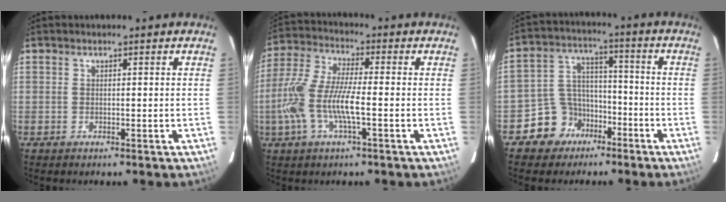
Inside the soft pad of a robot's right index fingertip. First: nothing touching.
{"total": 12.5, "force": [-3.1, 2.9, 11.8], "torque": [-0.252, -0.002, -0.062]}
{"total": 9.2, "force": [-5.8, 7.0, 1.3], "torque": [-0.040, 0.040, -0.092]}